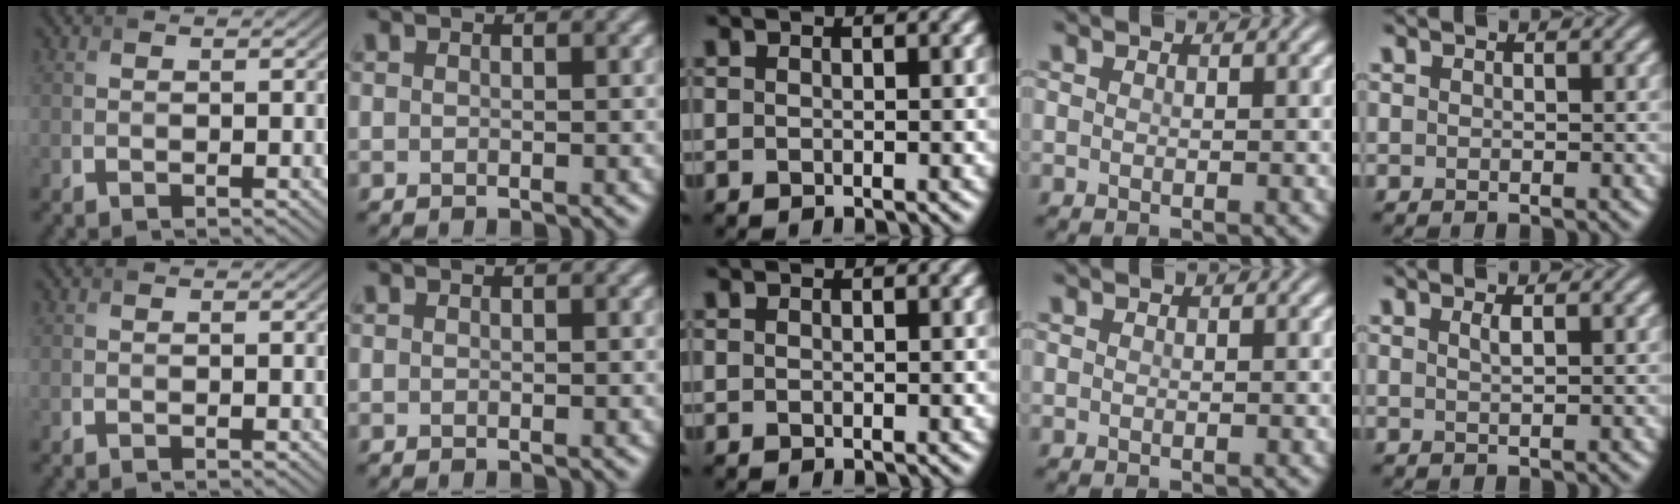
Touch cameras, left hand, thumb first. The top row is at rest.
{"little": {"total": 1.0, "force": [0.5, 0.3, 0.9], "torque": [-0.012, 0.002, 0.006]}}